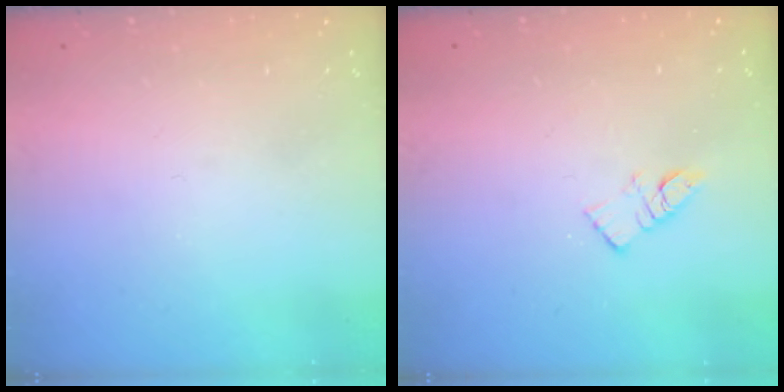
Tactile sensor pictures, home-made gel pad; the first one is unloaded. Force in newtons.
{"total": 5.7, "press": 5.7, "slide": 0.2}